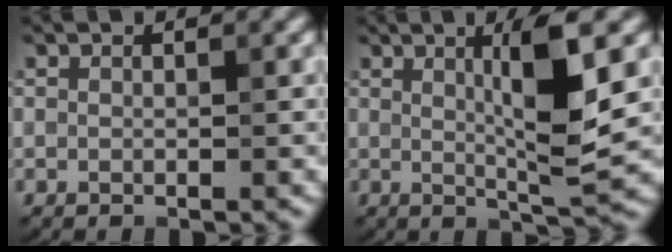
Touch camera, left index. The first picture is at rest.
{"total": 5.8, "force": [1.2, 0.8, 5.7], "torque": [-0.092, -0.004, 0.024]}